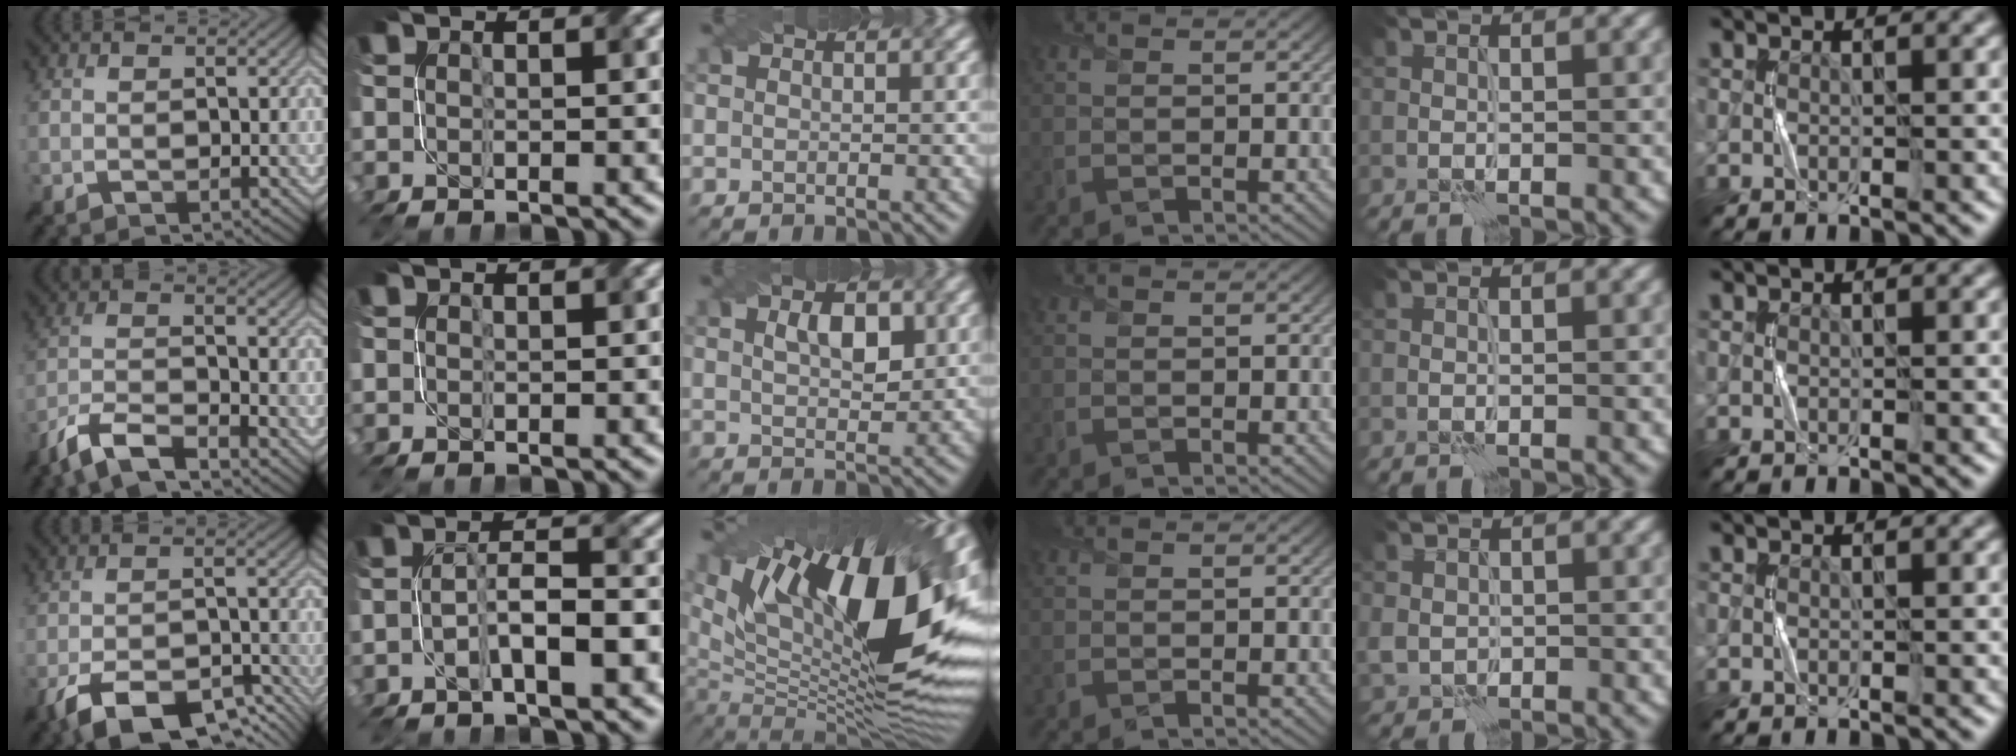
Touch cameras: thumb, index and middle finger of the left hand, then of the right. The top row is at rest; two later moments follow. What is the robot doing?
{"motion": "twist", "object": "screw"}